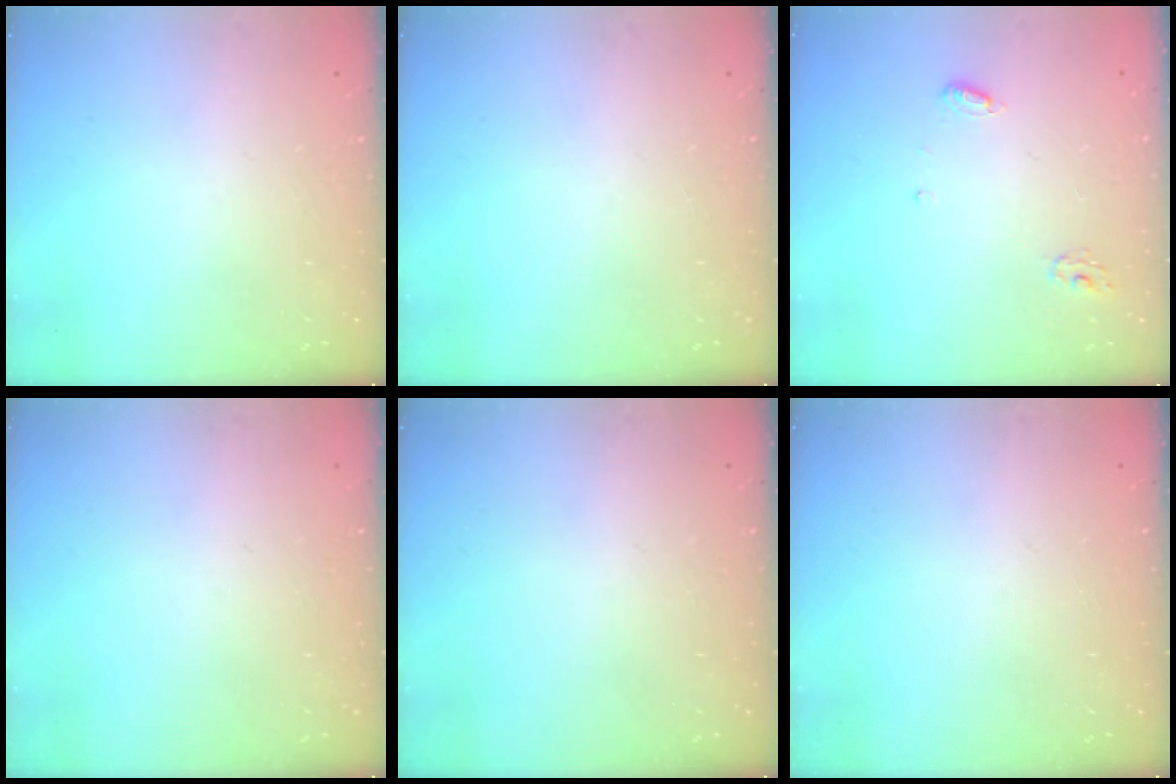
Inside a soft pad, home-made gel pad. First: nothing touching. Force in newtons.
{"total": 0.0}
{"total": 4.7, "press": 4.7, "slide": 0.4}
{"total": 0.0}
{"total": 0.0}
{"total": 0.0}